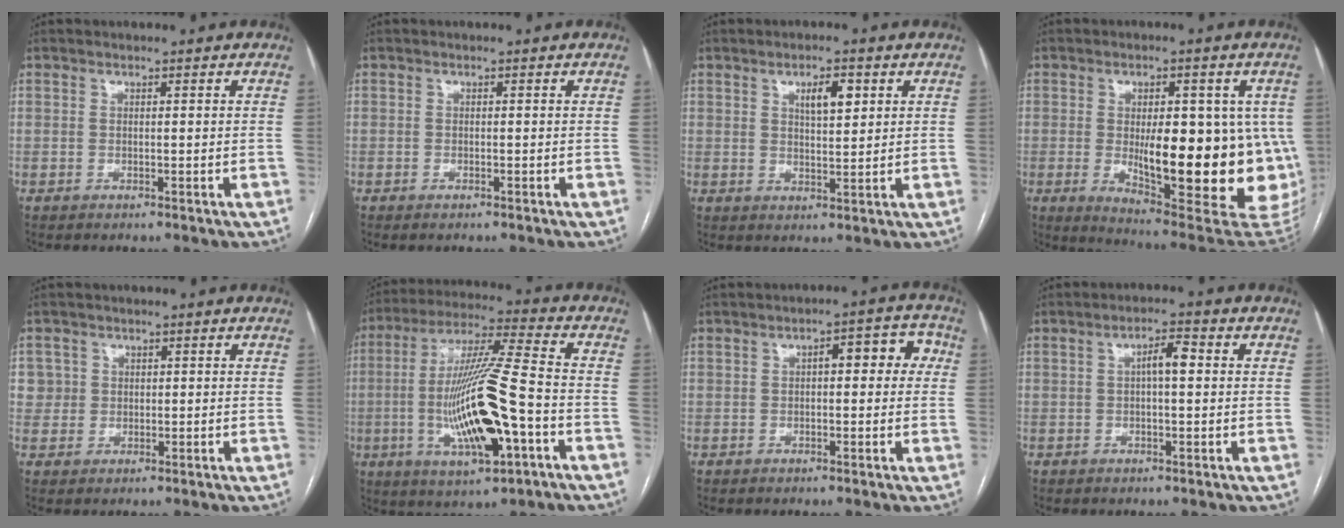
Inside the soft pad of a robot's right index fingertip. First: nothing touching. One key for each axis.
{"total": 0.6, "fx": -0.4, "fy": 0.1, "fz": 0.3, "tx": -0.009, "ty": -0.001, "tz": -0.005}
{"total": 4.4, "fx": 1.9, "fy": 1.4, "fz": 3.7, "tx": -0.062, "ty": 0.001, "tz": 0.033}
{"total": 20.6, "fx": -1.9, "fy": 6.2, "fz": 19.5, "tx": -0.196, "ty": -0.005, "tz": 0.001}
{"total": 2.8, "fx": 0.6, "fy": 2.8, "fz": -0.3, "tx": 0.024, "ty": 0.010, "tz": 0.007}
{"total": 18.0, "fx": -4.4, "fy": 2.2, "fz": 17.3, "tx": -0.345, "ty": -0.007, "tz": -0.072}
{"total": 5.9, "fx": 0.9, "fy": 2.4, "fz": 5.3, "tx": -0.062, "ty": 0.035, "tz": 0.007}
{"total": 3.5, "fx": 0.4, "fy": 0.9, "fz": 3.4, "tx": -0.057, "ty": 0.012, "tz": 0.004}